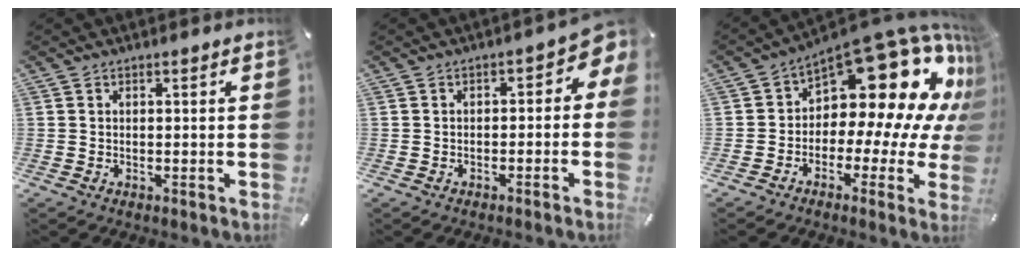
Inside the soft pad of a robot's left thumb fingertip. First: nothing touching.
{"total": 3.9, "force": [-0.5, 2.6, 2.9], "torque": [-0.034, -0.003, -0.018]}
{"total": 21.1, "force": [9.4, 11.4, 15.0], "torque": [-0.207, -0.086, 0.162]}